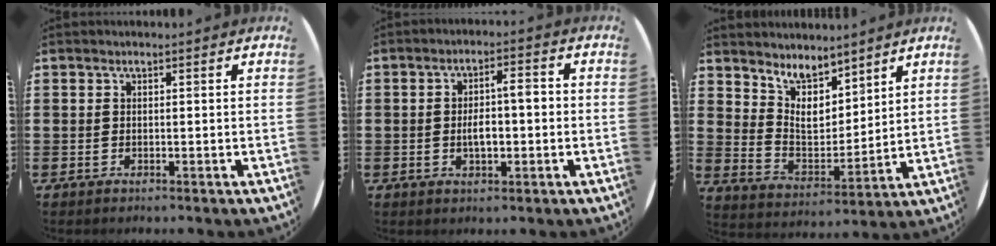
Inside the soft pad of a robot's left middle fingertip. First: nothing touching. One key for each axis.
{"total": 4.4, "fx": -0.5, "fy": 1.7, "fz": 4.0, "tx": -0.064, "ty": 0.005, "tz": -0.014}
{"total": 7.5, "fx": 6.2, "fy": 3.2, "fz": 2.7, "tx": -0.078, "ty": -0.025, "tz": 0.116}